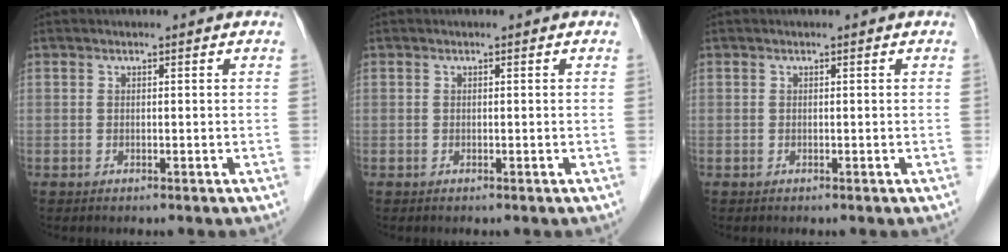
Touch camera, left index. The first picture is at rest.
{"total": 0.0}
{"total": 0.0}